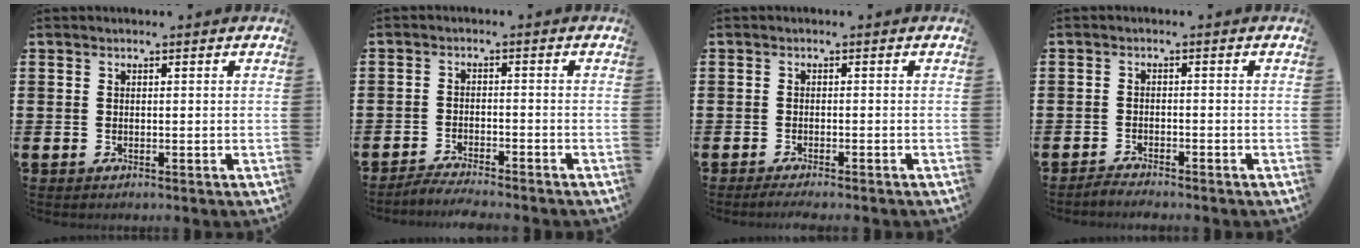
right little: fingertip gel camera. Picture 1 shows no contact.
{"total": 2.5, "force": [-2.4, -0.2, 0.2], "torque": [-0.006, 0.003, -0.051]}
{"total": 1.0, "force": [-0.9, -0.1, 0.5], "torque": [-0.007, -0.002, -0.017]}
{"total": 1.5, "force": [-1.5, -0.1, 0.0], "torque": [-0.003, 0.003, -0.031]}